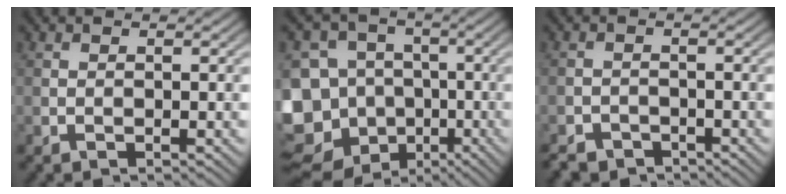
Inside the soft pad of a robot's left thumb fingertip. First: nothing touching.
{"total": 17.9, "force": [-8.0, 14.7, 6.4], "torque": [-0.181, -0.013, -0.138]}
{"total": 3.0, "force": [-2.5, 1.4, 0.6], "torque": [-0.009, -0.004, -0.051]}